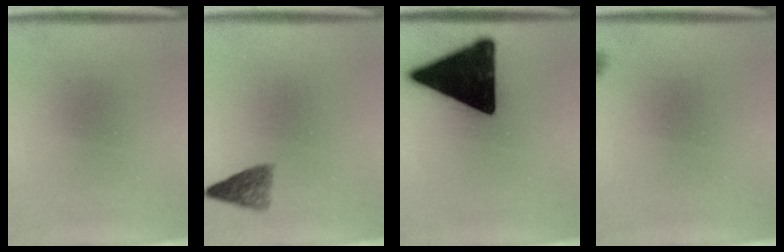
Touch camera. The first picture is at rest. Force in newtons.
{"total": 2.9}
{"total": 19.9}
{"total": 1.0}